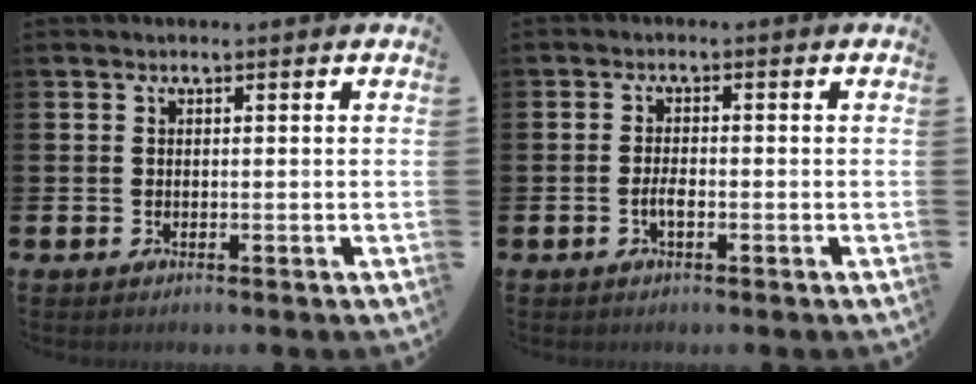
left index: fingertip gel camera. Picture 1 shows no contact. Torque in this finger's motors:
{"motor_torque": [0.34, 0.26, 0.02, 0.08]}